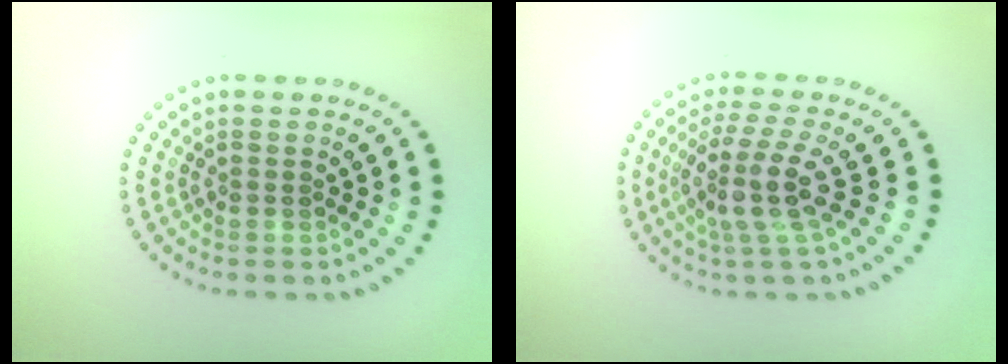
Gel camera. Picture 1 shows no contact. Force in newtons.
{"total": 4.1, "press": 3.1, "slide": 2.7}